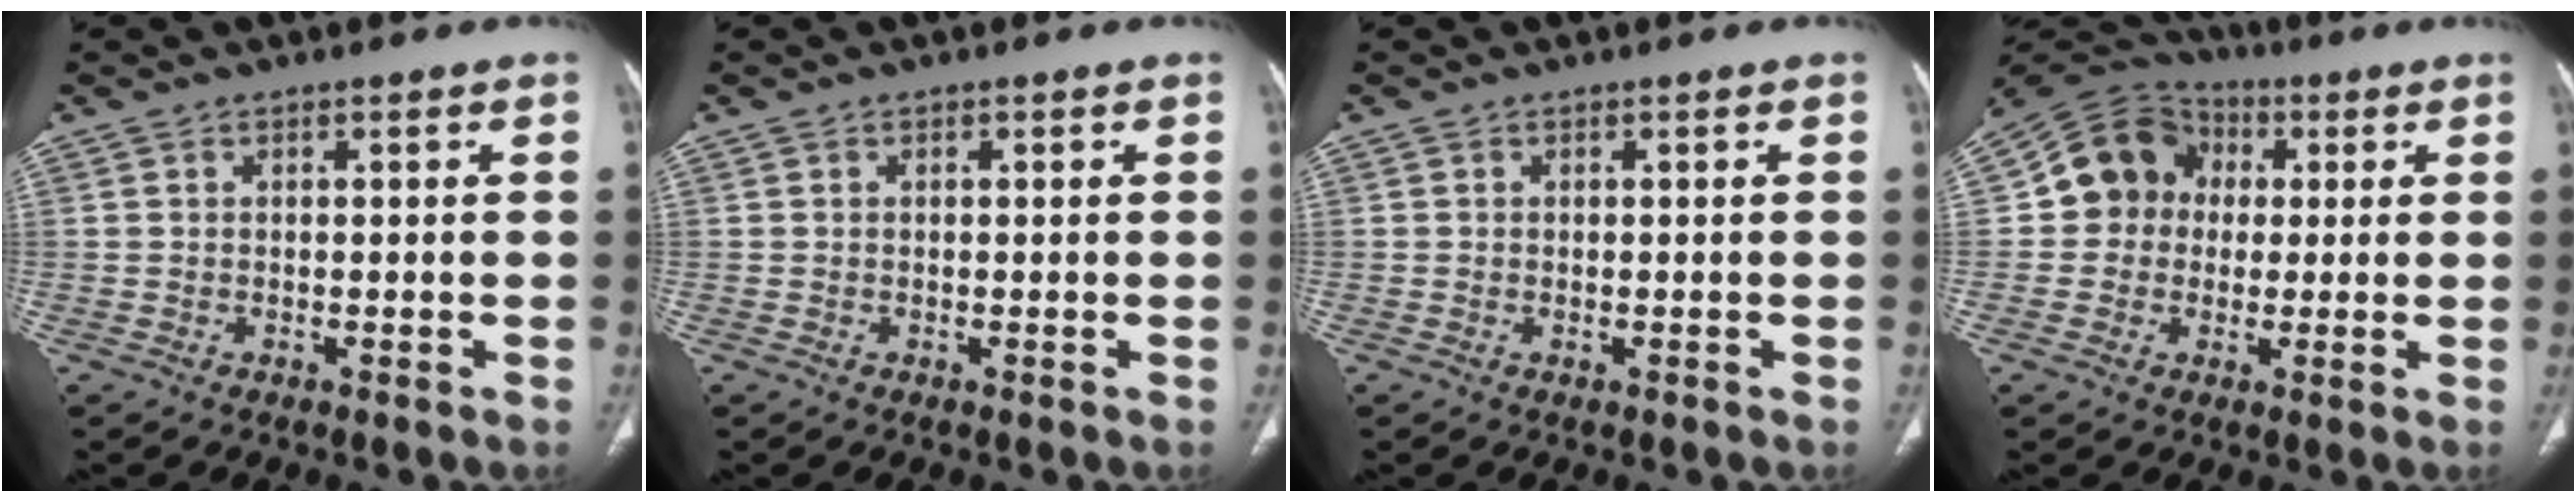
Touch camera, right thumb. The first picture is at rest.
{"total": 0.0}
{"total": 0.0}
{"total": 11.2, "force": [1.3, 10.1, 4.7], "torque": [-0.057, 0.022, 0.012]}